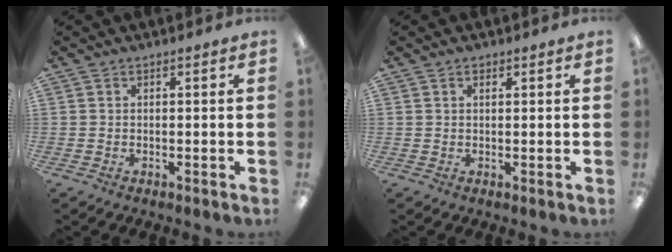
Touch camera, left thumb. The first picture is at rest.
{"total": 0.8, "force": [0.5, 0.4, 0.5], "torque": [-0.011, 0.002, 0.009]}